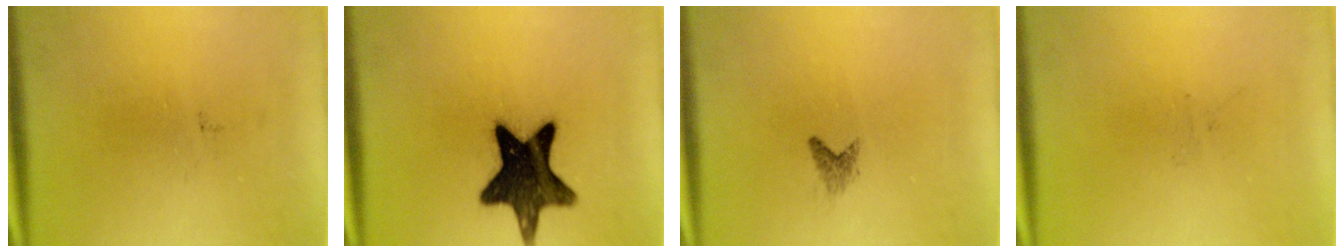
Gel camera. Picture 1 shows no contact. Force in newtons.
{"total": 15.3}
{"total": 1.0}
{"total": 0.0}